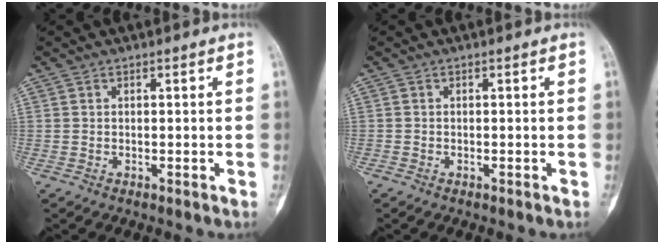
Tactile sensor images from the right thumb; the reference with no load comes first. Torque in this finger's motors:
{"motor_torque": [-0.17, -0.73, -0.38, -0.05, -0.14]}